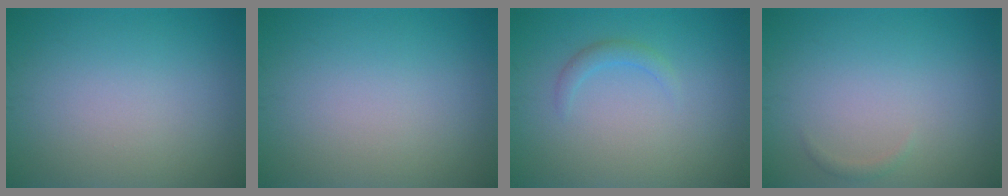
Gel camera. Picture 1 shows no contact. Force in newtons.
{"total": 0.0}
{"total": 1.3, "press": 1.3, "slide": 0.1}
{"total": 0.6, "press": 0.6, "slide": 0.0}